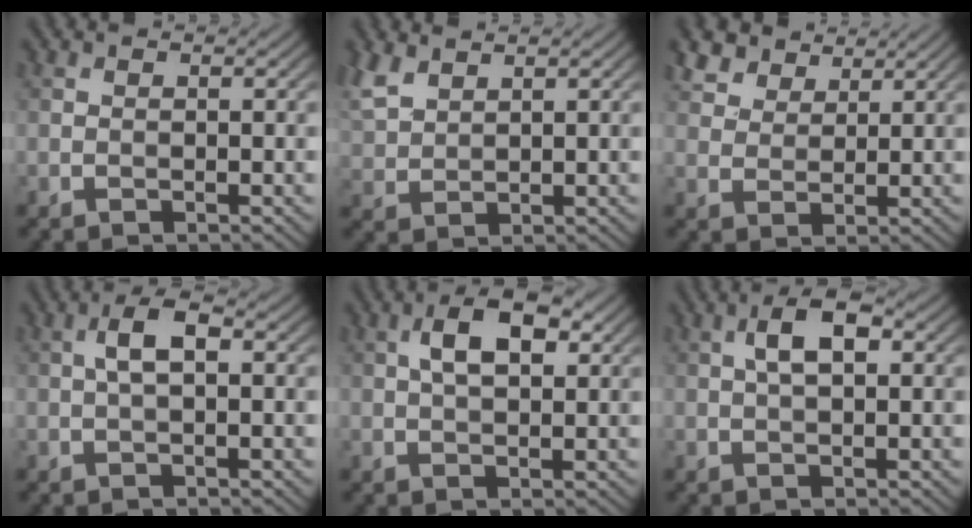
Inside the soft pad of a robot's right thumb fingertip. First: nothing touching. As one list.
[{"total": 4.8, "force": [3.2, 2.1, 2.8], "torque": [-0.084, 0.011, 0.072]}, {"total": 5.1, "force": [3.9, 2.7, 1.9], "torque": [-0.057, -0.006, 0.090]}, {"total": 3.7, "force": [0.4, 1.4, 3.4], "torque": [-0.070, 0.014, 0.003]}, {"total": 5.8, "force": [1.7, 2.7, 4.9], "torque": [-0.089, 0.009, 0.025]}, {"total": 4.3, "force": [1.0, 1.8, 3.8], "torque": [-0.076, 0.011, 0.015]}]